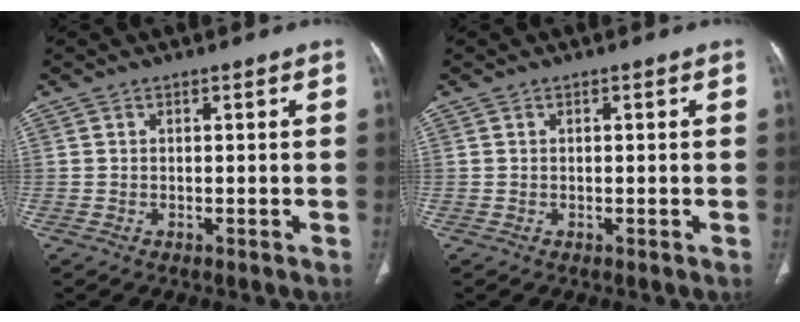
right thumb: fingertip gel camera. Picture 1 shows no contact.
{"total": 0.0}